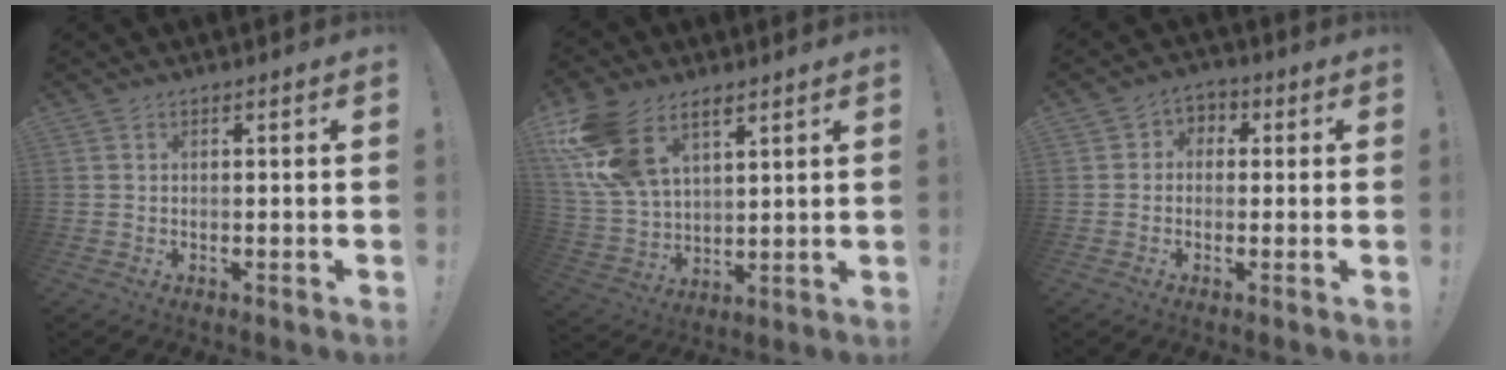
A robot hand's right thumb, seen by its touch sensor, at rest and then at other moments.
{"total": 15.8, "force": [8.8, 9.5, 9.1], "torque": [-0.186, -0.036, 0.171]}
{"total": 3.8, "force": [-1.4, 3.2, 1.5], "torque": [-0.019, 0.014, -0.026]}